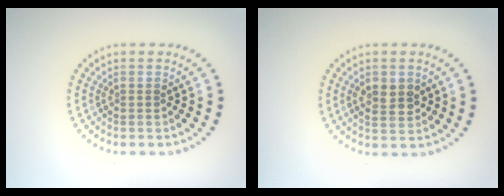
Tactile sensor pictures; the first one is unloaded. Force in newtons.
{"total": 2.4, "press": 2.4, "slide": 0.2}